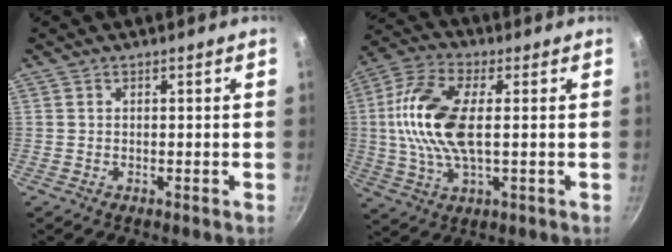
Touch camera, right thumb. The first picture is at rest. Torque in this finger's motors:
{"motor_torque": [1.61, 1.97, 1.30, -0.36, 0.46]}